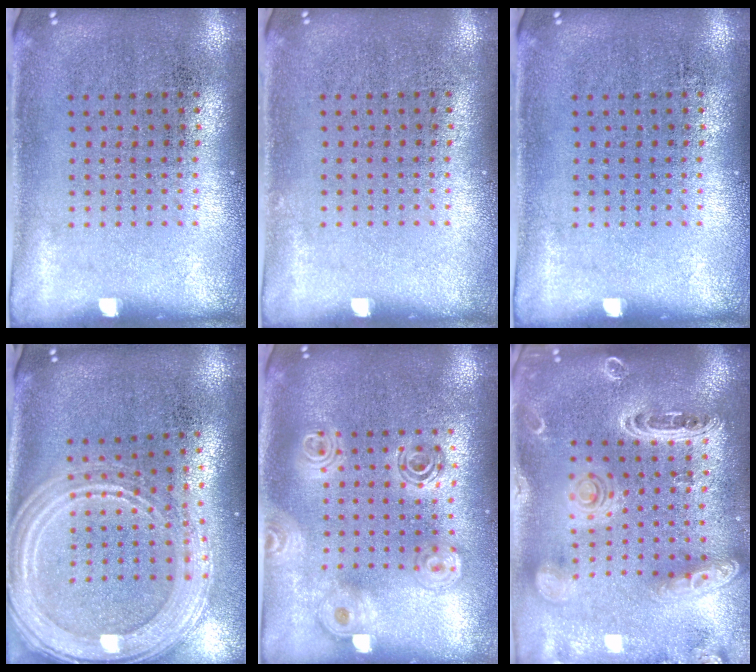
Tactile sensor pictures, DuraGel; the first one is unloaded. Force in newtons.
{"total": 0.0}
{"total": 0.0}
{"total": 2.8, "press": 2.3, "slide": 1.5}
{"total": 1.9, "press": 1.6, "slide": 1.0}
{"total": 2.5, "press": 2.3, "slide": 1.2}